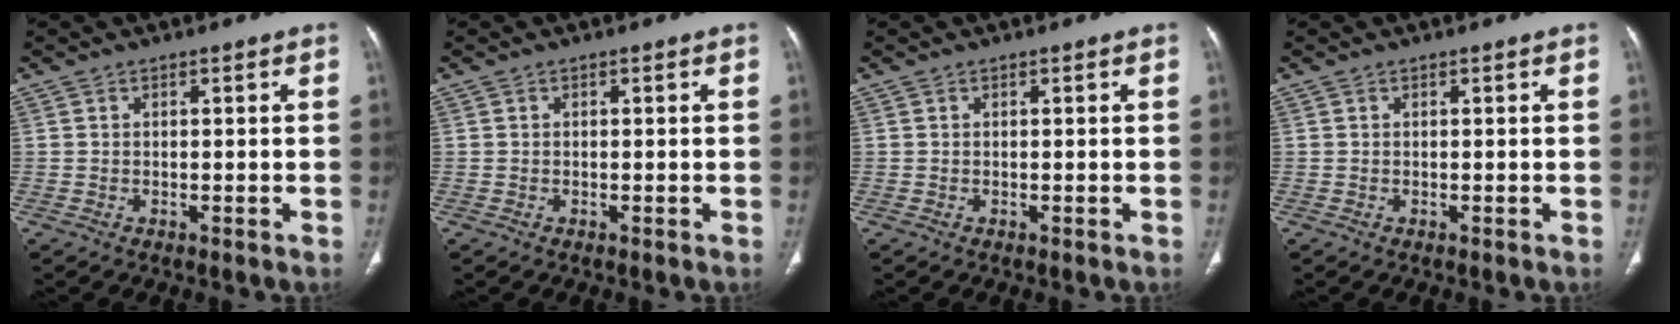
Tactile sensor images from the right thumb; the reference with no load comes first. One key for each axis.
{"total": 0.0}
{"total": 0.0}
{"total": 0.0}